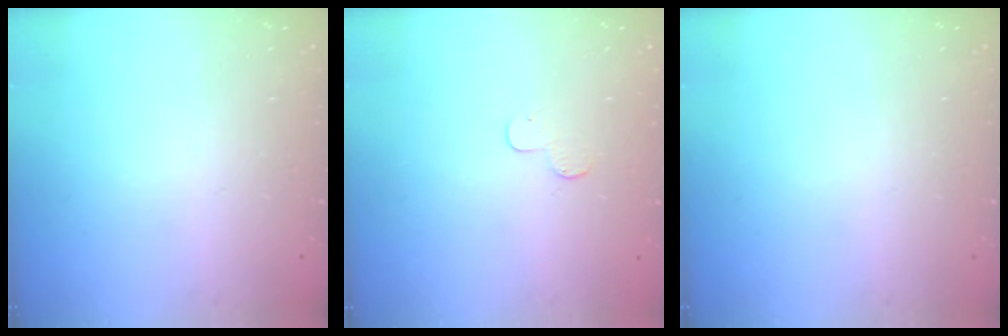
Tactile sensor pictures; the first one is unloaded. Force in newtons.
{"total": 3.7, "press": 3.7, "slide": 0.3}
{"total": 0.0}